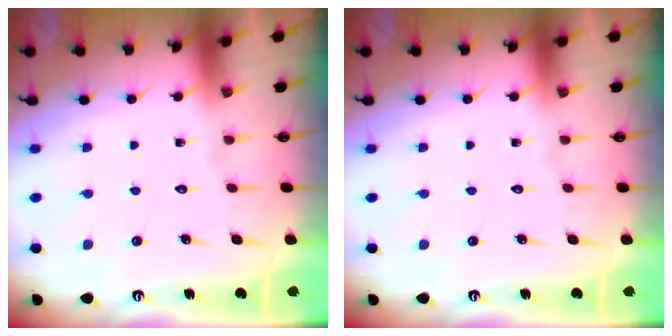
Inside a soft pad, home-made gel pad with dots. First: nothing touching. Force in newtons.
{"total": 0.0}